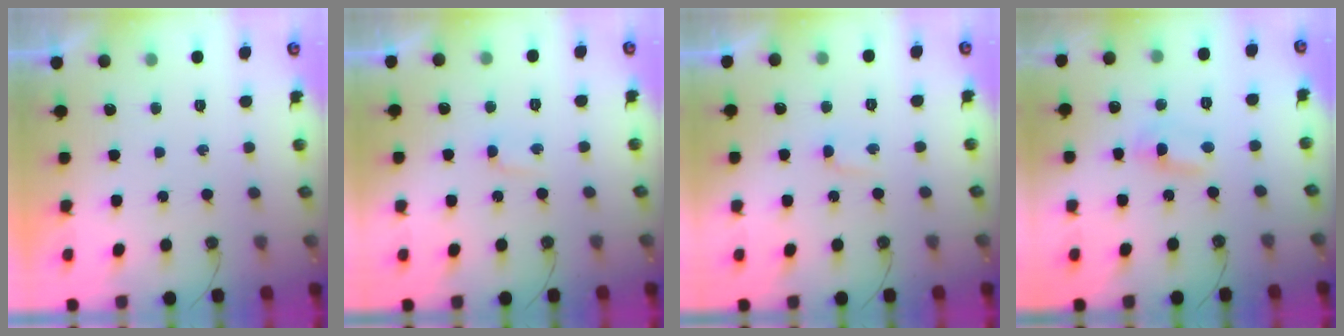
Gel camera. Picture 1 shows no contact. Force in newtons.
{"total": 1.6, "press": 1.4, "slide": 0.7}
{"total": 1.6, "press": 1.4, "slide": 0.7}
{"total": 1.7, "press": 1.7, "slide": 0.1}